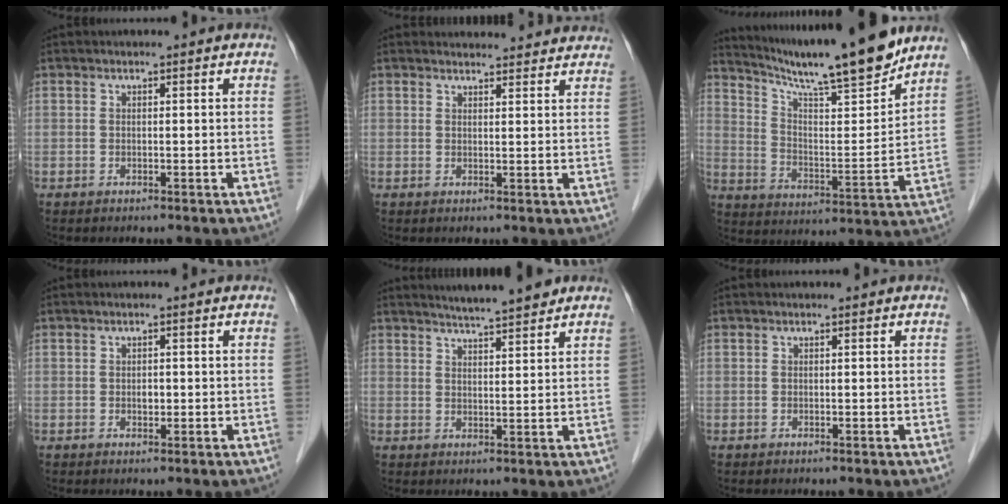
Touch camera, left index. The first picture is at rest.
{"total": 9.2, "force": [8.9, 1.8, 1.4], "torque": [0.002, 0.011, 0.084]}
{"total": 17.6, "force": [15.4, -0.2, 8.5], "torque": [-0.142, -0.020, 0.245]}
{"total": 1.1, "force": [-0.4, 0.7, 0.7], "torque": [-0.013, -0.002, -0.004]}
{"total": 6.6, "force": [5.9, 0.0, 3.0], "torque": [-0.053, 0.006, 0.087]}
{"total": 0.0}